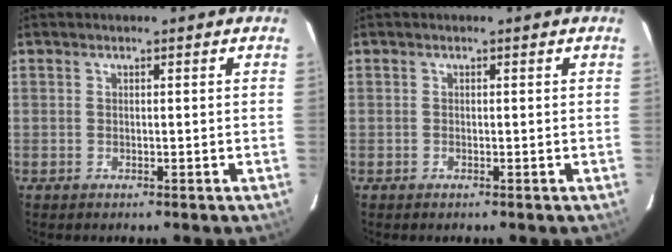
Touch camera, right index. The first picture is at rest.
{"total": 0.0}